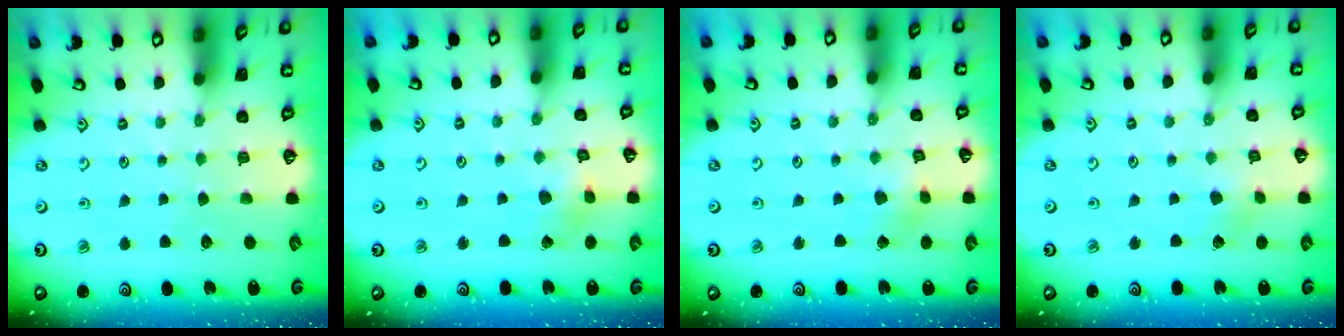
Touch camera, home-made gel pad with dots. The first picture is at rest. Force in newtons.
{"total": 2.7, "press": 2.7, "slide": 0.2}
{"total": 2.9, "press": 2.9, "slide": 0.2}
{"total": 2.3, "press": 2.3, "slide": 0.3}